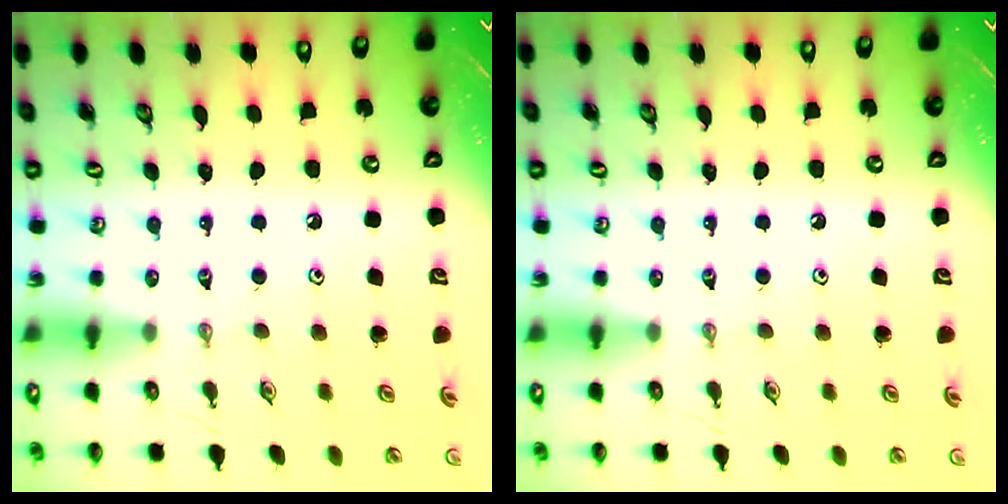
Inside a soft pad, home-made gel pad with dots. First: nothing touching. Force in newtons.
{"total": 0.0}